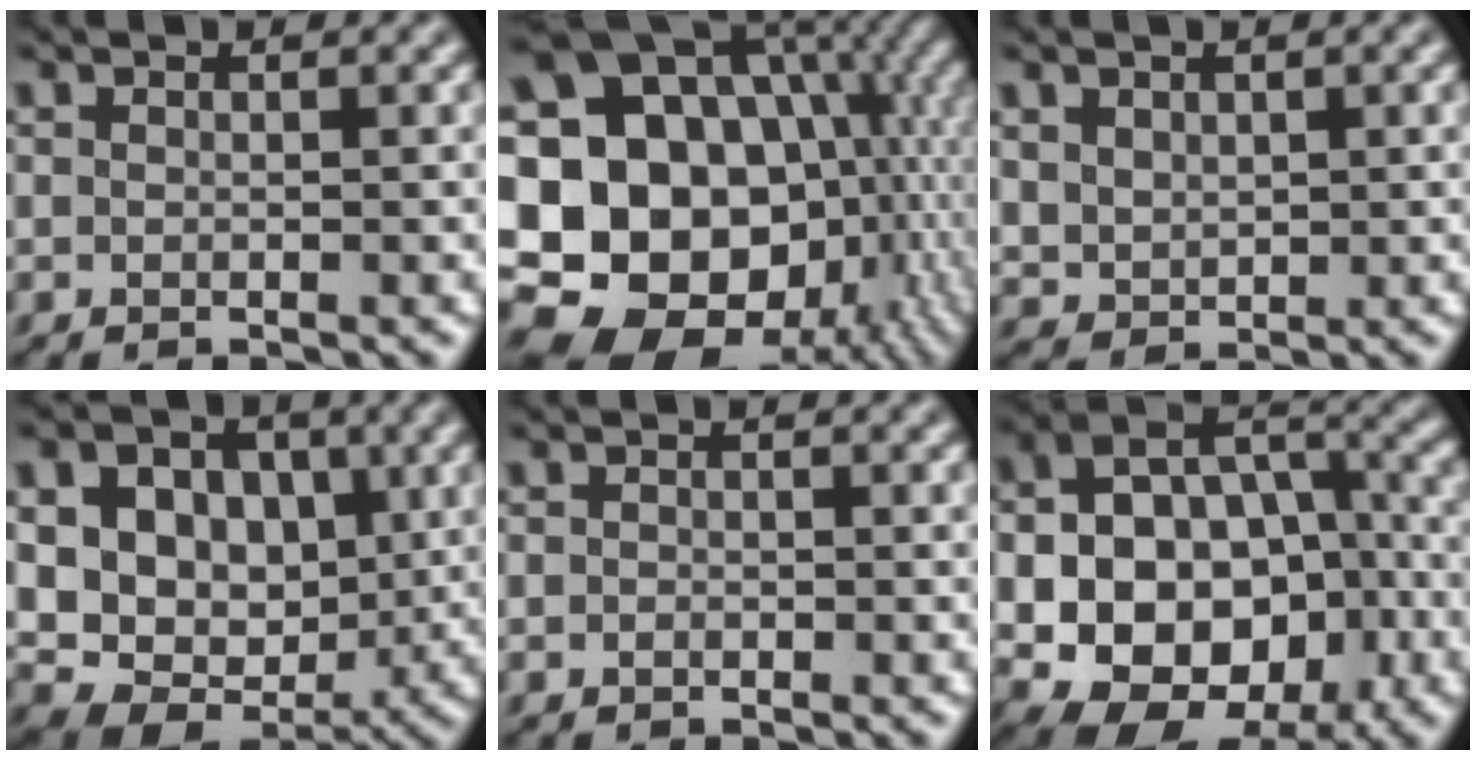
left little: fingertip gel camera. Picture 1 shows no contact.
{"total": 23.8, "force": [-1.2, 19.6, 13.4], "torque": [-0.263, 0.029, -0.024]}
{"total": 1.9, "force": [0.7, 1.6, 0.8], "torque": [-0.030, -0.005, 0.017]}
{"total": 15.5, "force": [3.7, 11.8, 9.3], "torque": [-0.176, 0.033, 0.068]}
{"total": 0.6, "force": [-0.2, 0.5, 0.2], "torque": [-0.002, -0.003, -0.006]}
{"total": 17.4, "force": [-4.9, 13.2, 10.2], "torque": [-0.157, -0.027, -0.083]}